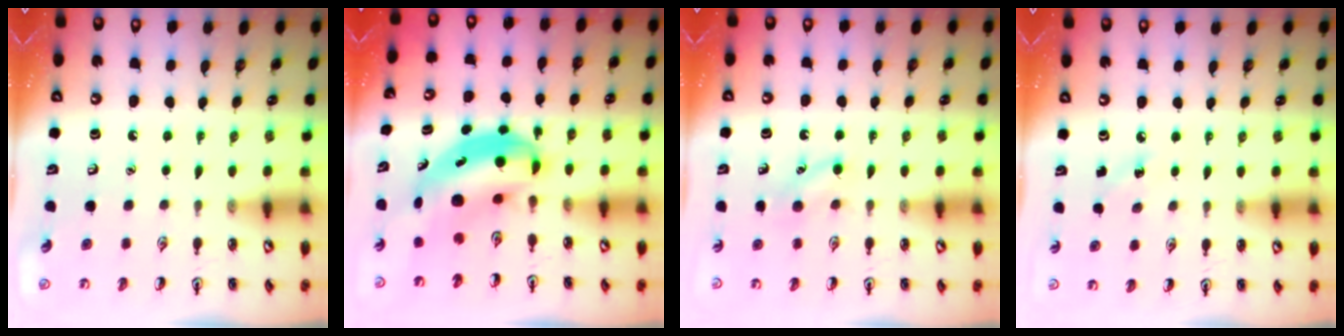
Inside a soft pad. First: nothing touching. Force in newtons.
{"total": 7.7, "press": 7.5, "slide": 2.0}
{"total": 4.7, "press": 4.5, "slide": 1.4}
{"total": 4.7, "press": 4.4, "slide": 1.6}